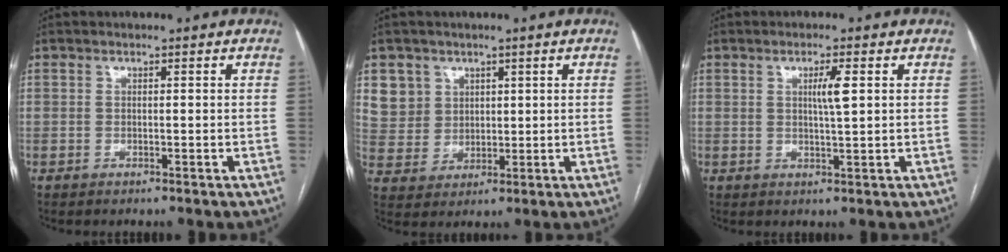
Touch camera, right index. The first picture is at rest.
{"total": 6.5, "force": [3.3, 5.6, 0.2], "torque": [0.001, 0.009, 0.076]}
{"total": 3.2, "force": [0.9, 0.0, 3.0], "torque": [-0.052, -0.003, 0.015]}